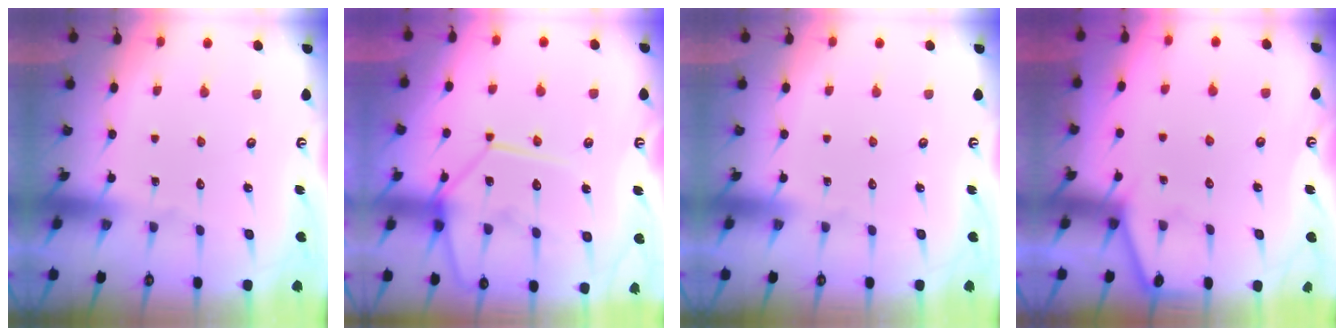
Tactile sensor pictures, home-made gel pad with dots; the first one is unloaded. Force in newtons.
{"total": 13.9, "press": 13.8, "slide": 1.5}
{"total": 0.0}
{"total": 2.9, "press": 2.9, "slide": 0.3}